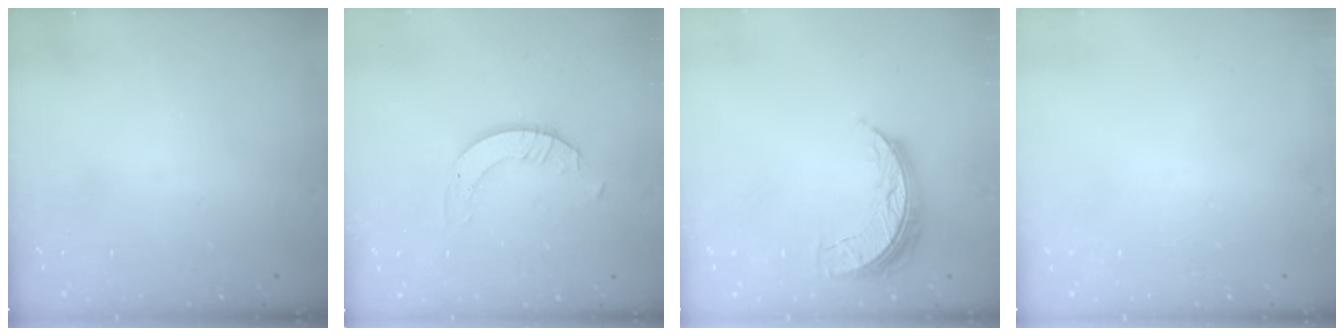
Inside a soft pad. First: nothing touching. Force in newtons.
{"total": 2.7, "press": 2.7, "slide": 0.2}
{"total": 7.2, "press": 7.2, "slide": 0.3}
{"total": 0.0}